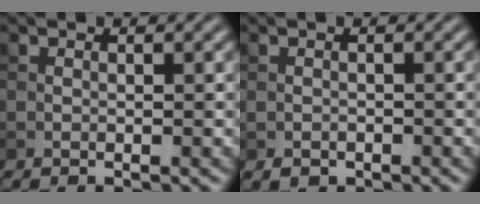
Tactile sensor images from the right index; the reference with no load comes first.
{"total": 1.0, "force": [-0.5, 0.7, 0.4], "torque": [-0.004, -0.004, -0.008]}